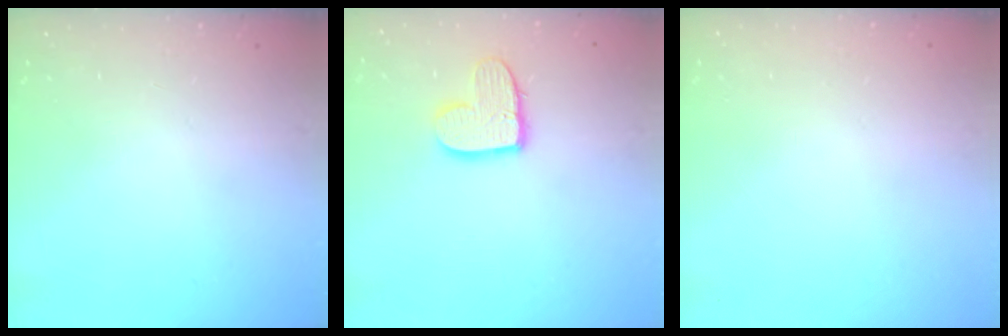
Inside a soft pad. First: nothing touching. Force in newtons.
{"total": 10.9, "press": 10.8, "slide": 0.7}
{"total": 0.0}